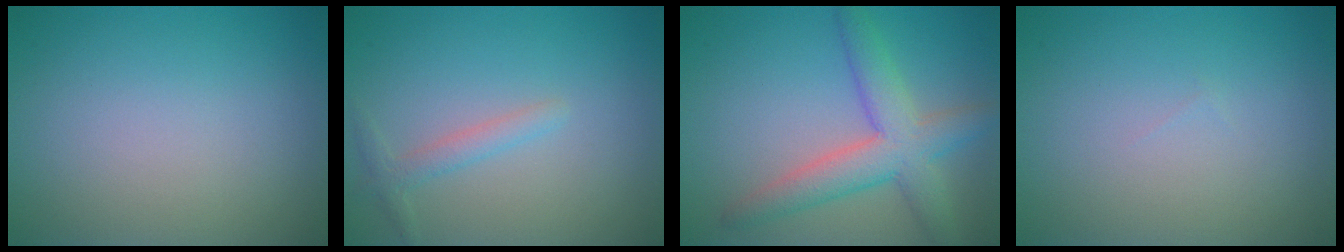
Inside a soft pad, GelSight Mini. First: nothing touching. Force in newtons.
{"total": 1.6, "press": 1.6, "slide": 0.1}
{"total": 5.5, "press": 5.5, "slide": 0.2}
{"total": 0.0}